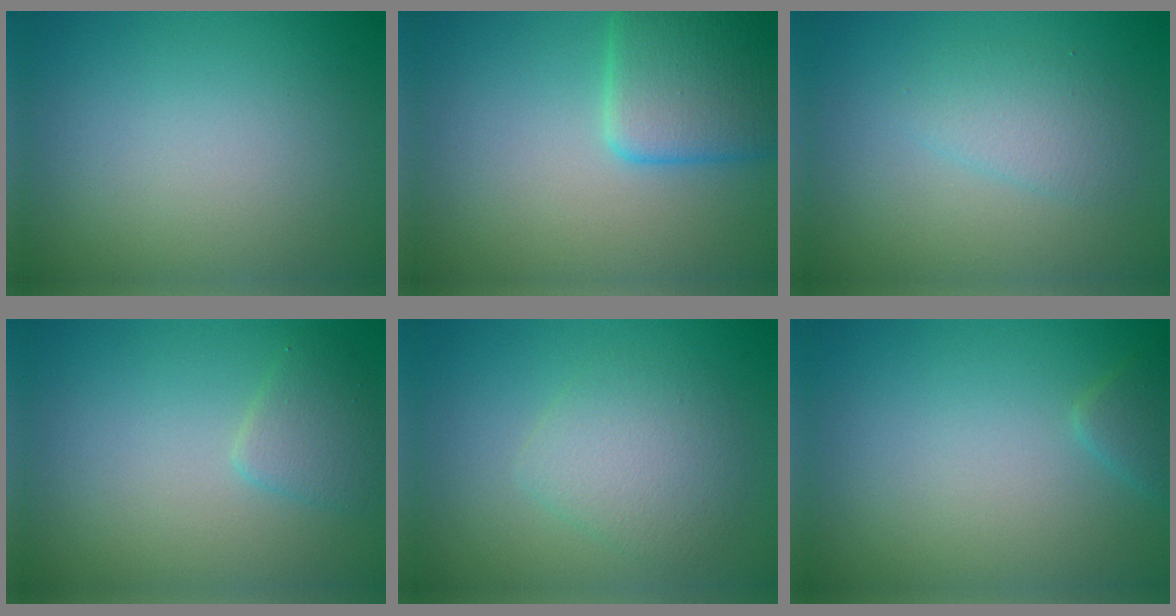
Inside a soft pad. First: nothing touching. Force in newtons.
{"total": 5.6, "press": 5.6, "slide": 0.3}
{"total": 2.1, "press": 2.1, "slide": 0.1}
{"total": 2.0, "press": 2.0, "slide": 0.1}
{"total": 3.3, "press": 3.3, "slide": 0.1}
{"total": 1.3, "press": 1.3, "slide": 0.0}